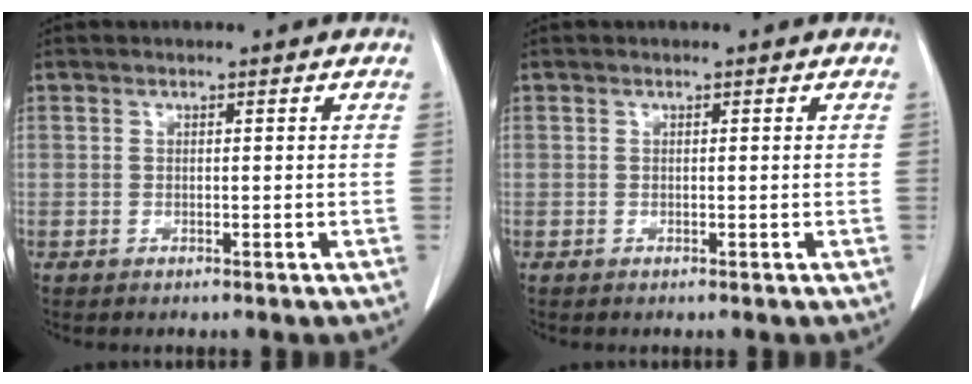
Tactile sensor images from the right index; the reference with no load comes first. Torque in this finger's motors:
{"motor_torque": [0.00, 0.00, 0.00, 0.00]}